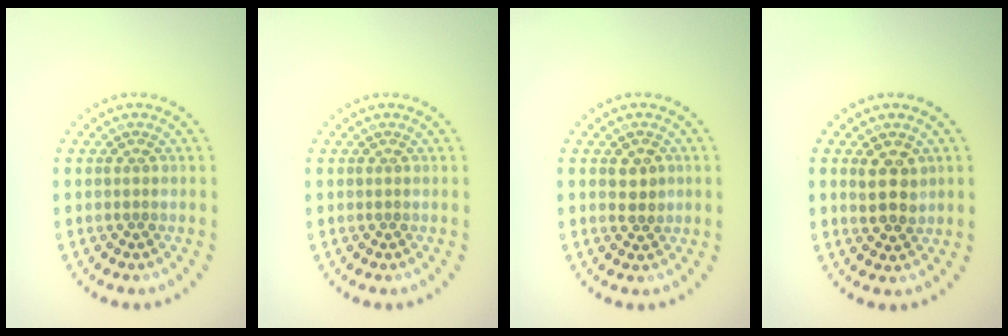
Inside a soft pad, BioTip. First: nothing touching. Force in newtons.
{"total": 0.0}
{"total": 1.9, "press": 1.8, "slide": 0.4}
{"total": 2.7, "press": 2.6, "slide": 0.7}